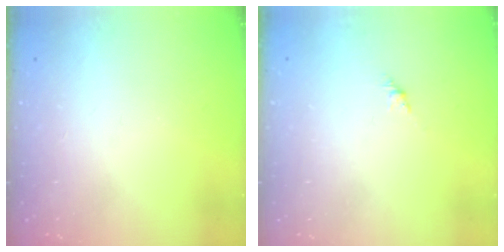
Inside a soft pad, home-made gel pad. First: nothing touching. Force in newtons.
{"total": 3.0, "press": 2.9, "slide": 0.7}